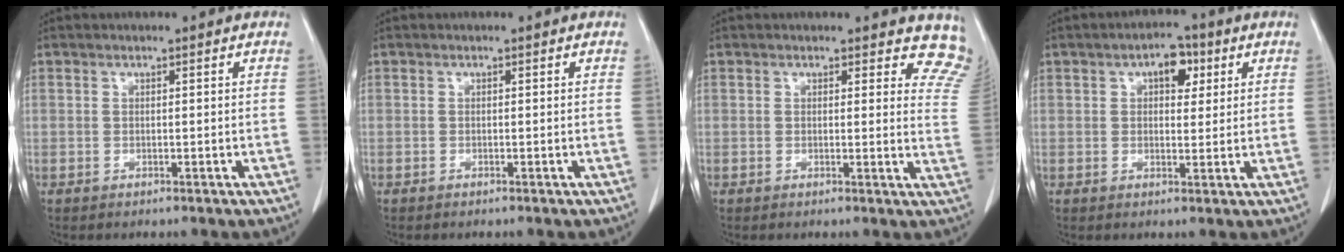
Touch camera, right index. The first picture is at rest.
{"total": 0.0}
{"total": 6.6, "force": [6.1, 2.4, 0.6], "torque": [0.033, -0.027, 0.026]}
{"total": 4.7, "force": [2.0, 2.5, 3.6], "torque": [-0.051, 0.014, 0.027]}